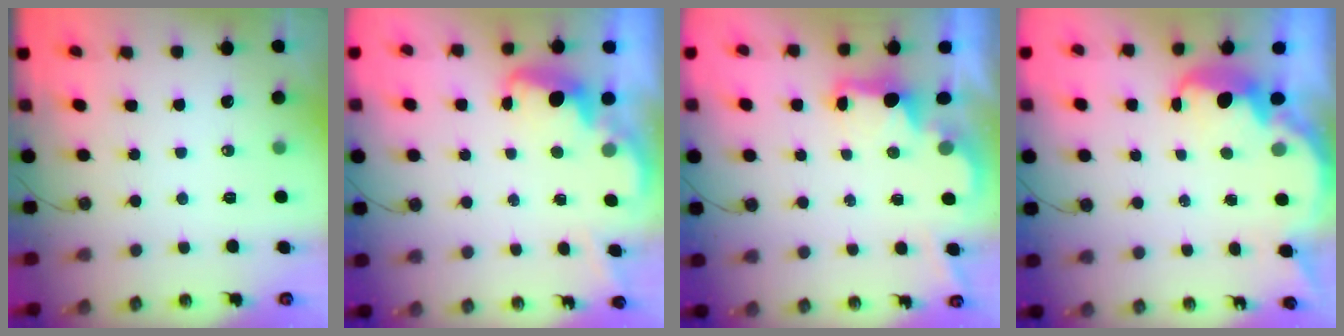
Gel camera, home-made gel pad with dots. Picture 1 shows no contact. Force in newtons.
{"total": 2.6, "press": 2.5, "slide": 0.8}
{"total": 2.2, "press": 2.1, "slide": 0.8}
{"total": 3.7, "press": 3.7, "slide": 0.5}